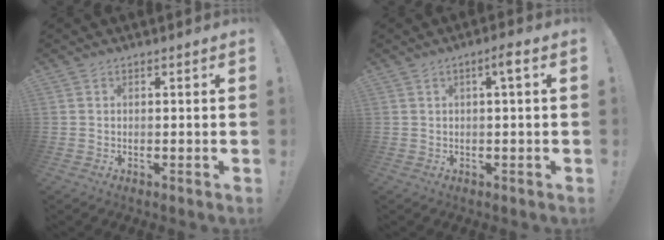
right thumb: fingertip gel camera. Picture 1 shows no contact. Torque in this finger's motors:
{"motor_torque": [0.07, 0.01, 0.19, 0.15, 0.06]}